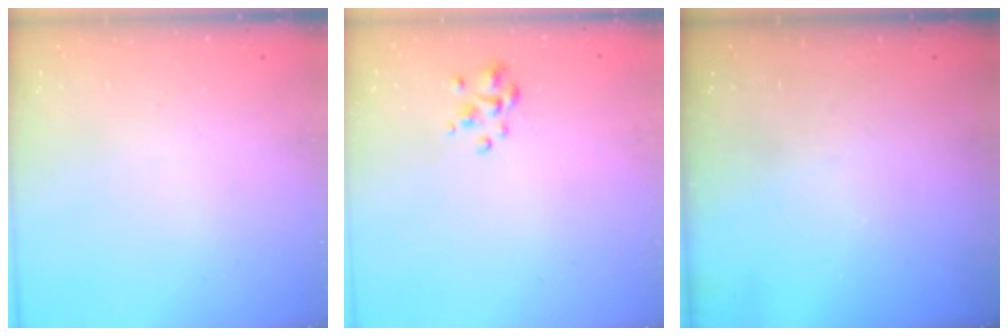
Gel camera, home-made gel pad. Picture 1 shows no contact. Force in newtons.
{"total": 2.5, "press": 2.4, "slide": 0.7}
{"total": 0.0}